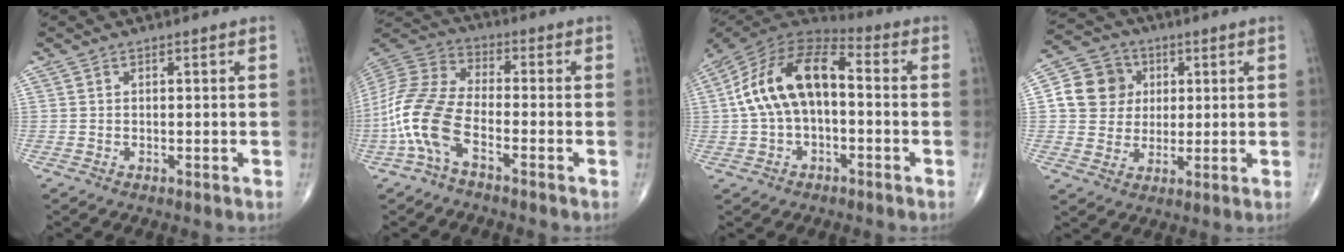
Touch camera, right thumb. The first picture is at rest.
{"total": 13.5, "force": [-5.2, 6.0, 10.9], "torque": [-0.248, 0.034, -0.111]}
{"total": 16.3, "force": [0.4, 9.1, 13.5], "torque": [-0.247, 0.046, -0.005]}
{"total": 10.1, "force": [2.0, 9.3, 3.5], "torque": [-0.033, 0.003, 0.029]}